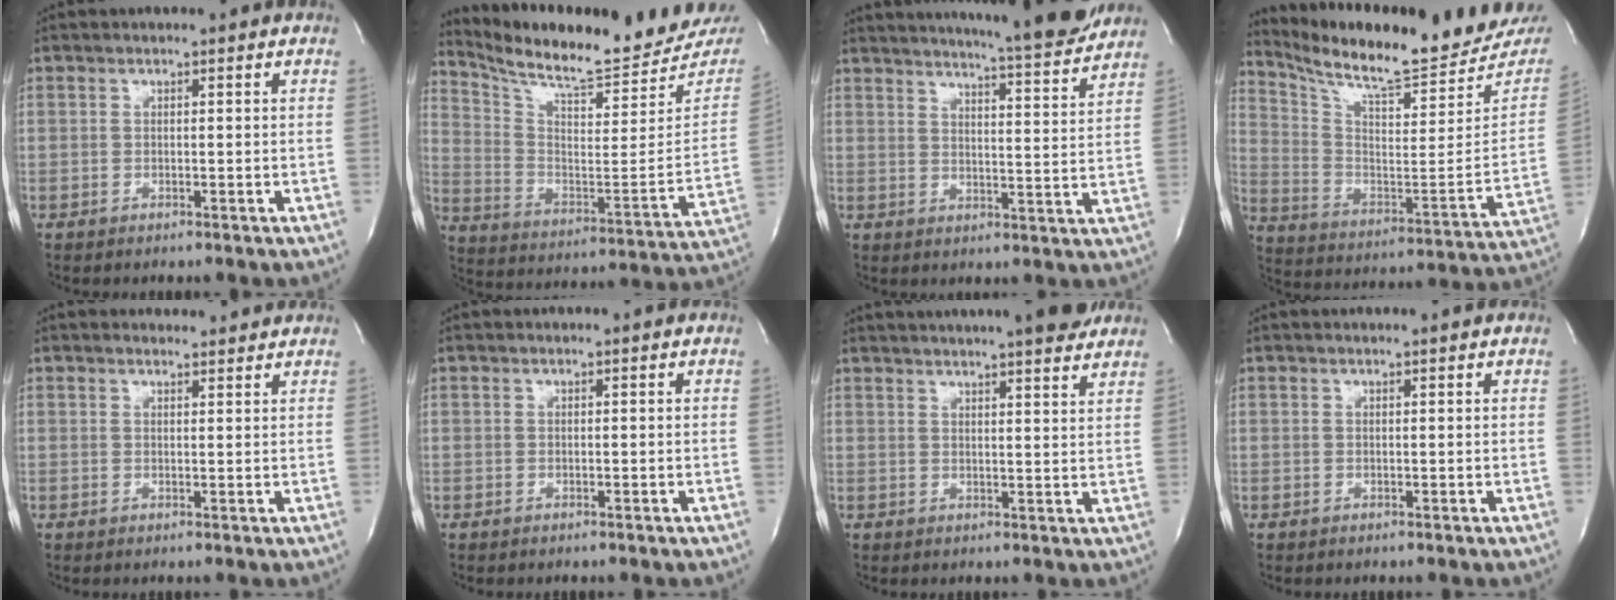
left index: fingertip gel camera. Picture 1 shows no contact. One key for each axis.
{"total": 22.6, "fx": 21.2, "fy": 2.2, "fz": 7.8, "tx": -0.140, "ty": -0.080, "tz": 0.303}
{"total": 16.5, "fx": 15.2, "fy": -0.1, "fz": 6.4, "tx": -0.104, "ty": -0.037, "tz": 0.196}
{"total": 23.7, "fx": 21.7, "fy": 2.6, "fz": 9.0, "tx": -0.158, "ty": -0.076, "tz": 0.312}
{"total": 4.0, "fx": 3.9, "fy": 0.8, "fz": 0.5, "tx": -0.012, "ty": 0.010, "tz": 0.046}
{"total": 0.0}
{"total": 16.9, "fx": 15.0, "fy": 1.5, "fz": 7.6, "tx": -0.121, "ty": 0.022, "tz": 0.194}
{"total": 1.5, "fx": 1.5, "fy": -0.2, "fz": 0.3, "tx": -0.006, "ty": 0.002, "tz": 0.019}